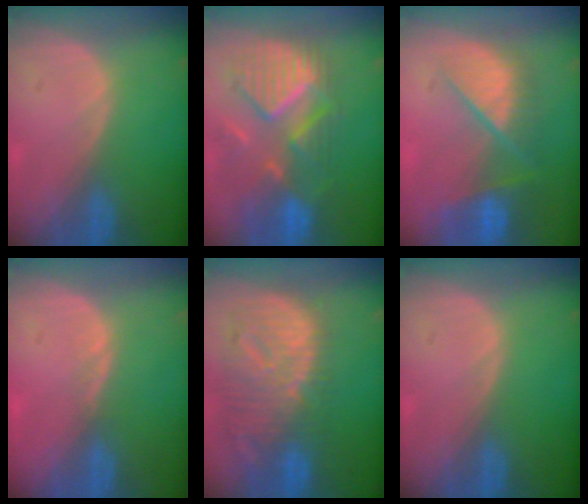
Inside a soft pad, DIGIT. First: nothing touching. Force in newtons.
{"total": 11.1, "press": 10.0, "slide": 4.9}
{"total": 9.7, "press": 8.3, "slide": 5.0}
{"total": 0.7, "press": 0.7, "slide": 0.2}
{"total": 12.6, "press": 10.8, "slide": 6.4}
{"total": 0.0}